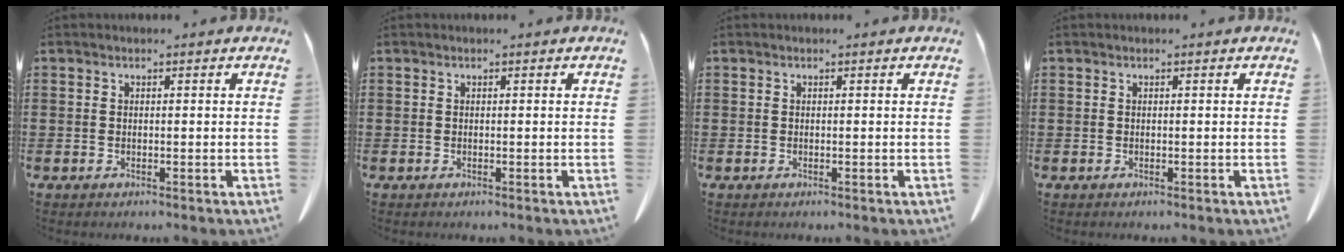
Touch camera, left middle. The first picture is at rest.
{"total": 0.0}
{"total": 0.0}
{"total": 0.0}